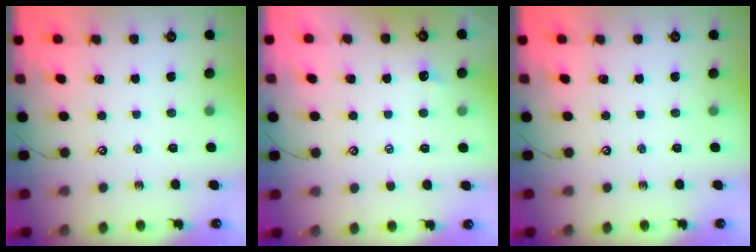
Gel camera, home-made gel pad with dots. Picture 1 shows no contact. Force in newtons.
{"total": 1.1, "press": 1.0, "slide": 0.4}
{"total": 0.0}